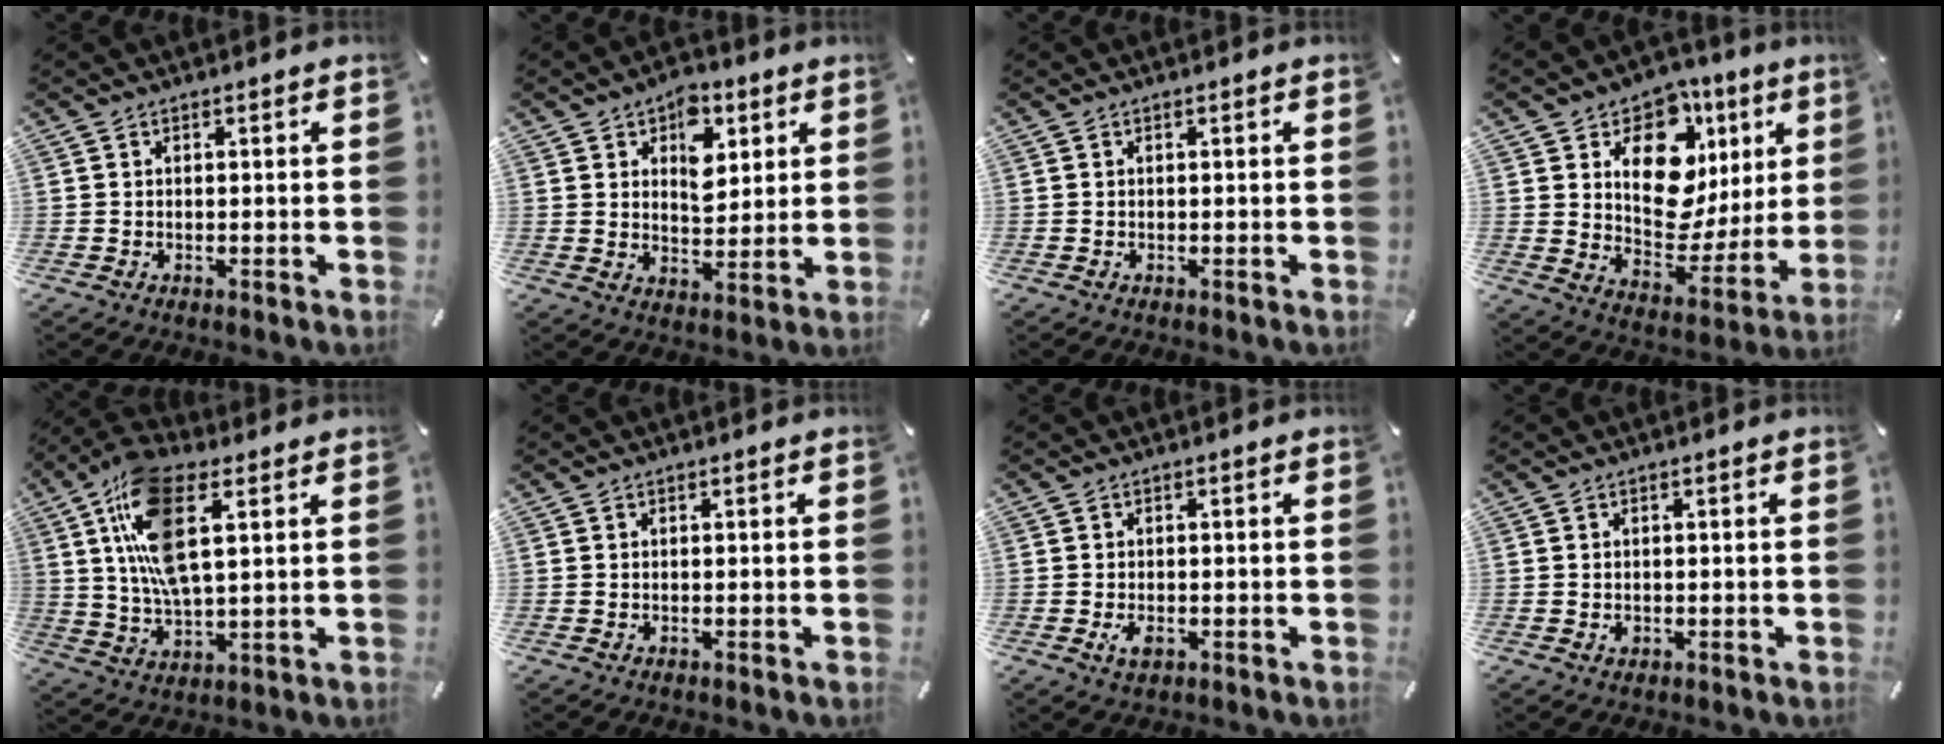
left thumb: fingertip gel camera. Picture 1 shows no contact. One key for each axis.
{"total": 9.6, "fx": 4.2, "fy": 6.5, "fz": 5.6, "tx": -0.060, "ty": -0.014, "tz": 0.068}
{"total": 0.0}
{"total": 15.6, "fx": 6.0, "fy": 11.2, "fz": 9.0, "tx": -0.118, "ty": -0.052, "tz": 0.108}
{"total": 15.5, "fx": 5.8, "fy": 6.8, "fz": 12.7, "tx": -0.289, "ty": -0.010, "tz": 0.101}
{"total": 0.0}
{"total": 2.7, "fx": -0.8, "fy": 1.5, "fz": 2.1, "tx": -0.050, "ty": -0.004, "tz": -0.016}
{"total": 0.9, "fx": -0.1, "fy": 0.7, "fz": 0.5, "tx": -0.010, "ty": 0.003, "tz": -0.003}